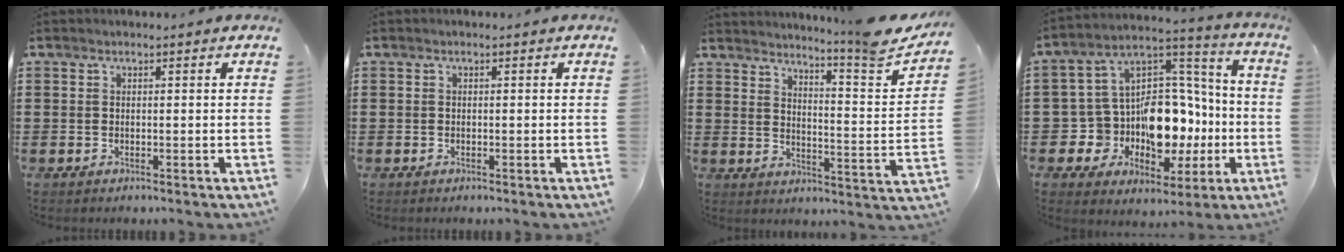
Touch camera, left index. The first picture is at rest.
{"total": 0.0}
{"total": 6.5, "force": [5.6, -0.6, 3.3], "torque": [-0.056, -0.057, 0.083]}
{"total": 12.2, "force": [-2.2, 10.2, 6.3], "torque": [-0.122, -0.019, -0.028]}